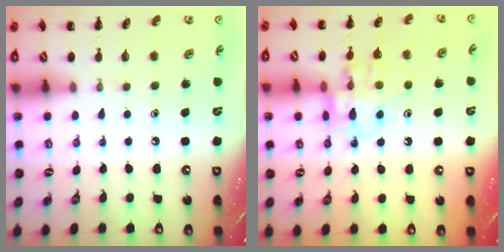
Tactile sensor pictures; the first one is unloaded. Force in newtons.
{"total": 12.8, "press": 12.6, "slide": 2.0}